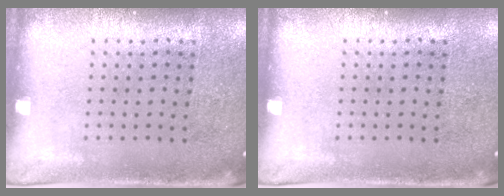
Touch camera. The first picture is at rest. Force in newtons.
{"total": 0.0}